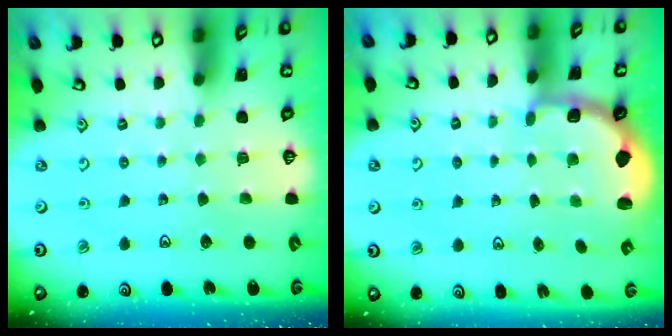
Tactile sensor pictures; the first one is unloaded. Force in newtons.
{"total": 2.2, "press": 2.0, "slide": 1.0}